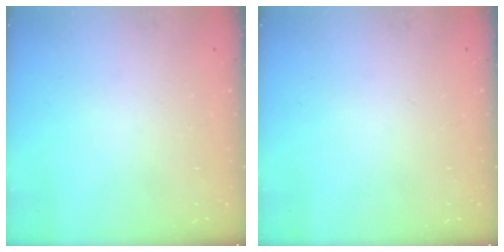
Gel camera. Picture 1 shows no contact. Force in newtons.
{"total": 0.0}